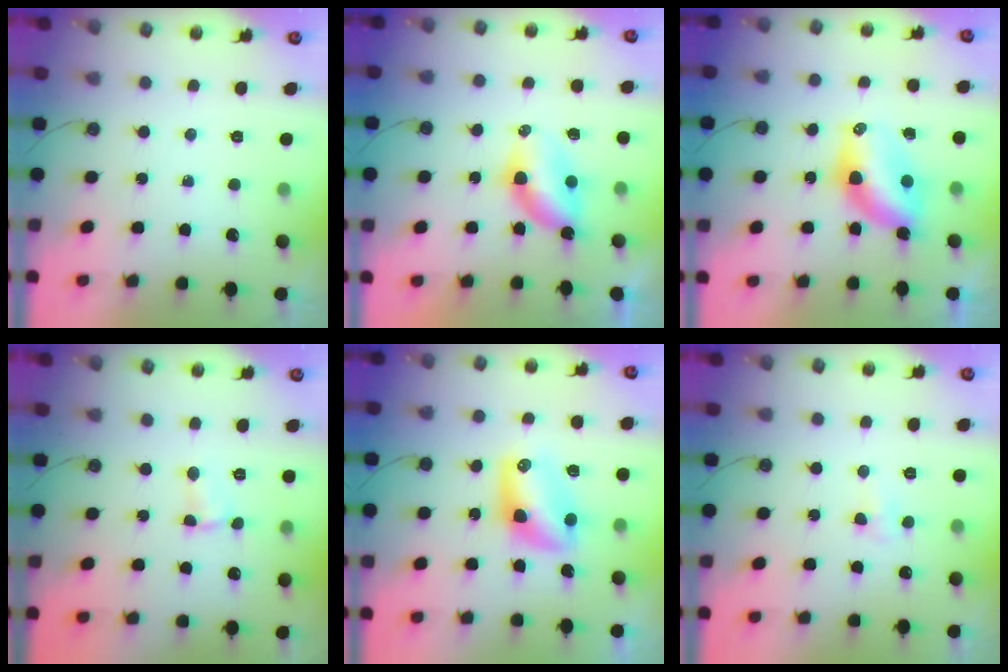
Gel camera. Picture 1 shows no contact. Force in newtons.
{"total": 8.8, "press": 7.7, "slide": 4.2}
{"total": 7.2, "press": 7.1, "slide": 0.5}
{"total": 1.5, "press": 1.5, "slide": 0.1}
{"total": 8.5, "press": 8.5, "slide": 0.8}
{"total": 5.0, "press": 3.6, "slide": 3.5}